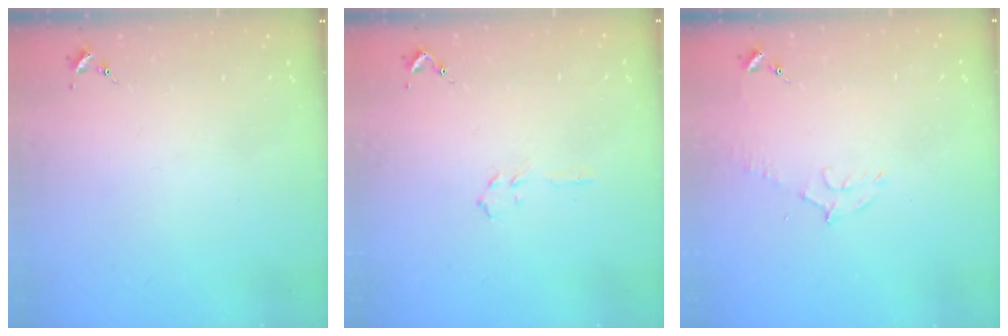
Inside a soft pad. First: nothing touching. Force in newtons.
{"total": 3.5, "press": 3.5, "slide": 0.4}
{"total": 7.3, "press": 7.2, "slide": 0.9}